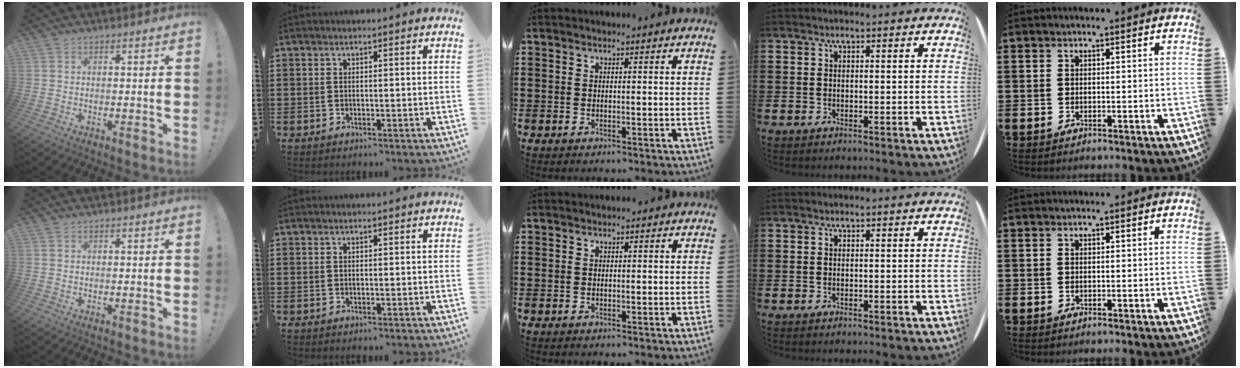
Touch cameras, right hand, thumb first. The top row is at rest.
{}